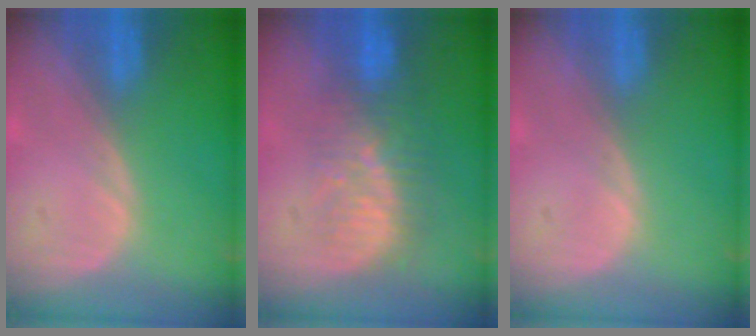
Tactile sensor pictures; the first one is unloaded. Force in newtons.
{"total": 8.4, "press": 7.8, "slide": 3.0}
{"total": 0.0}